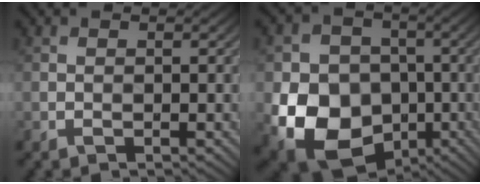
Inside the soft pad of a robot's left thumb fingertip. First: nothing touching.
{"total": 15.6, "force": [-4.0, 13.1, 7.5], "torque": [-0.173, -0.054, -0.075]}